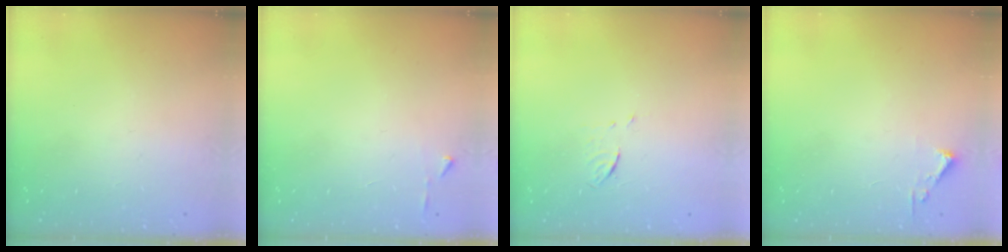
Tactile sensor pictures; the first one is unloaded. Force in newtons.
{"total": 3.2, "press": 3.2, "slide": 0.4}
{"total": 3.9, "press": 3.6, "slide": 1.4}
{"total": 2.4, "press": 2.4, "slide": 0.3}